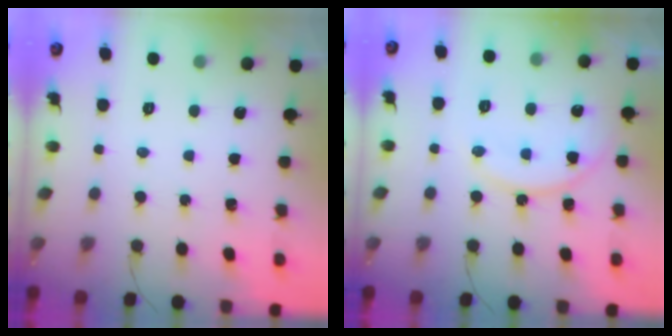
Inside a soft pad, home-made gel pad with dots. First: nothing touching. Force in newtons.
{"total": 13.5, "press": 13.4, "slide": 1.1}